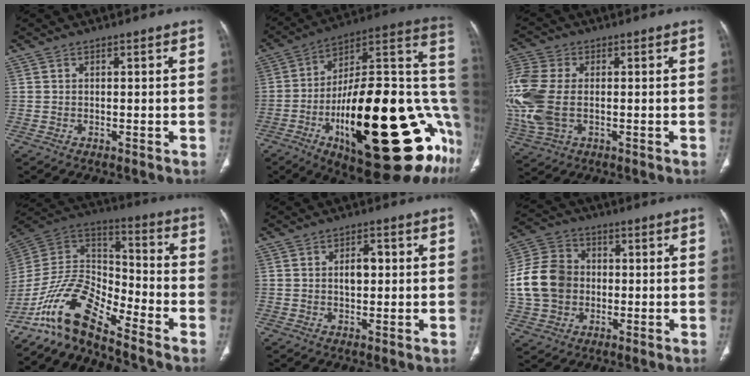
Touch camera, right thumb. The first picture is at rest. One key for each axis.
{"total": 39.9, "fx": -9.3, "fy": 14.5, "fz": 36.0, "tx": -0.434, "ty": 0.031, "tz": -0.133}
{"total": 15.2, "fx": -0.8, "fy": 9.6, "fz": 11.8, "tx": -0.316, "ty": -0.002, "tz": -0.008}
{"total": 13.7, "fx": -11.1, "fy": 3.9, "fz": 7.0, "tx": -0.126, "ty": 0.095, "tz": -0.216}
{"total": 3.8, "fx": 0.5, "fy": 2.2, "fz": 3.0, "tx": -0.041, "ty": 0.007, "tz": 0.008}
{"total": 13.5, "fx": -0.4, "fy": 11.3, "fz": 7.5, "tx": -0.131, "ty": 0.022, "tz": -0.007}